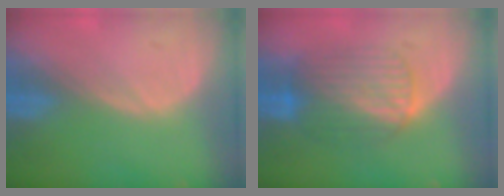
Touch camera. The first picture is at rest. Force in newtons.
{"total": 7.1, "press": 7.1, "slide": 0.2}